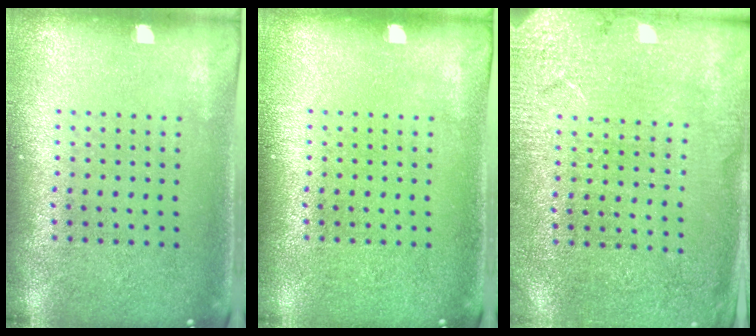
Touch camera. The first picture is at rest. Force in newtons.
{"total": 0.0}
{"total": 2.7, "press": 2.7, "slide": 0.2}